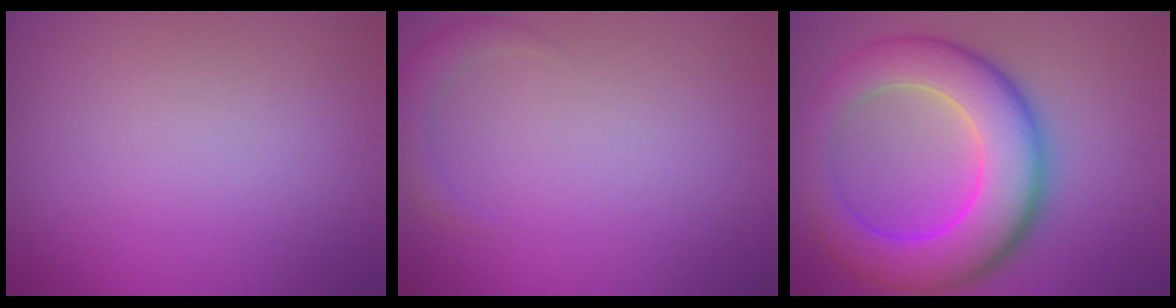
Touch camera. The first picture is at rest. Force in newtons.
{"total": 1.7, "press": 1.7, "slide": 0.1}
{"total": 10.3, "press": 10.3, "slide": 0.1}